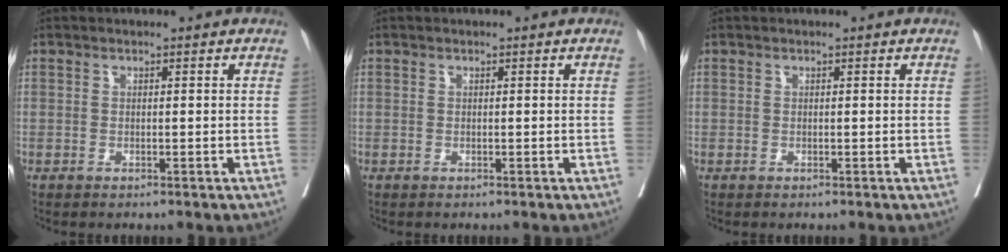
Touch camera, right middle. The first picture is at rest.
{"total": 0.0}
{"total": 0.0}